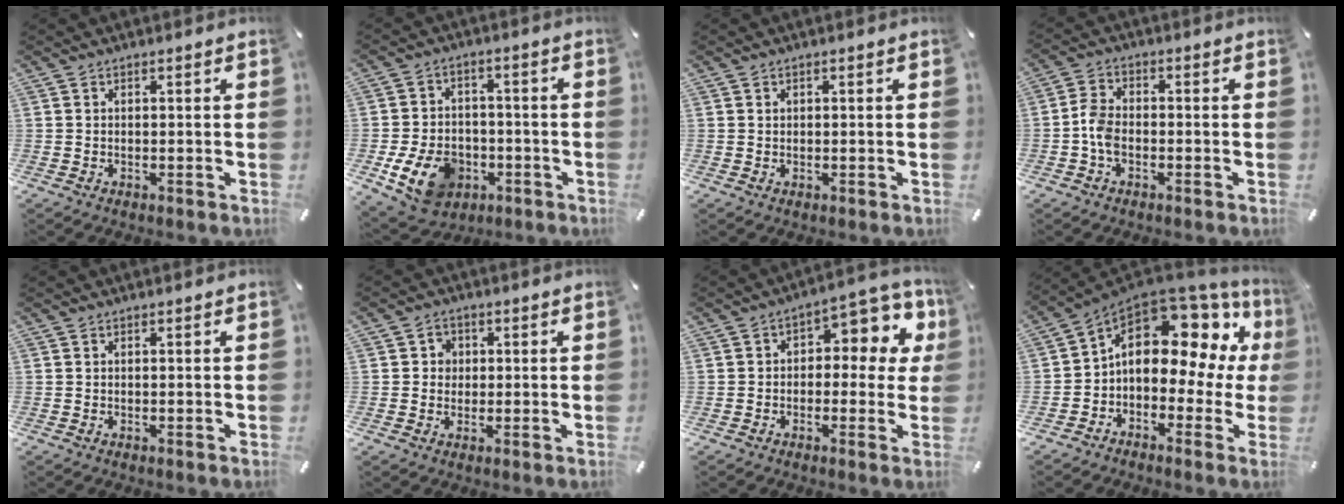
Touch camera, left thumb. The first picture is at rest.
{"total": 12.4, "force": [-4.7, 9.2, 6.9], "torque": [-0.140, 0.025, -0.083]}
{"total": 0.7, "force": [0.1, 0.6, 0.1], "torque": [0.007, 0.001, 0.000]}
{"total": 5.0, "force": [-1.7, 3.2, 3.4], "torque": [-0.076, 0.007, -0.034]}
{"total": 0.0}
{"total": 3.2, "force": [0.1, 3.2, 0.7], "torque": [-0.004, 0.005, -0.005]}
{"total": 8.6, "force": [2.1, 5.0, 6.7], "torque": [-0.080, -0.020, 0.030]}
{"total": 14.7, "force": [4.6, 9.4, 10.3], "torque": [-0.148, -0.041, 0.069]}